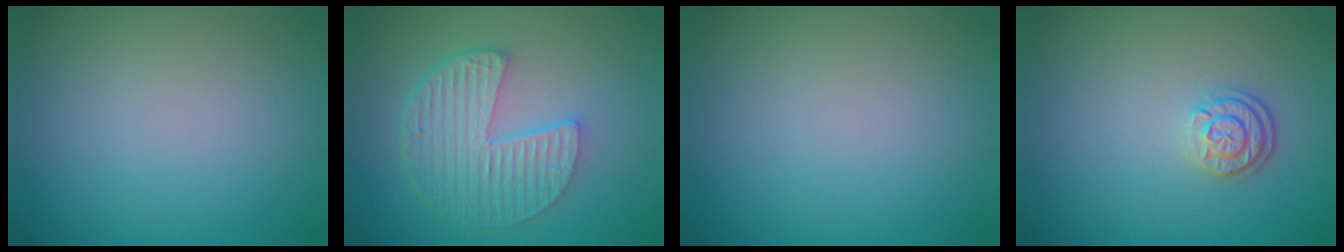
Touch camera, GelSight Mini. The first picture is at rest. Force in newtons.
{"total": 5.8, "press": 4.2, "slide": 3.9}
{"total": 0.0}
{"total": 2.5, "press": 2.0, "slide": 1.5}